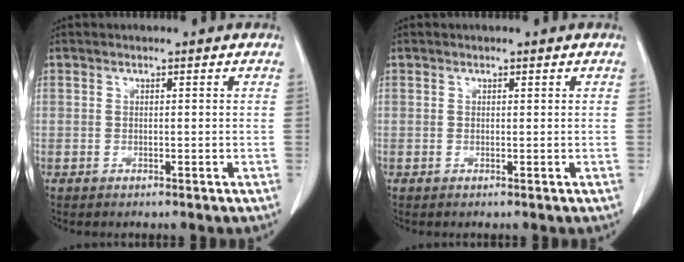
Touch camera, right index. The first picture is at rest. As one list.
[{"total": 0.0}]